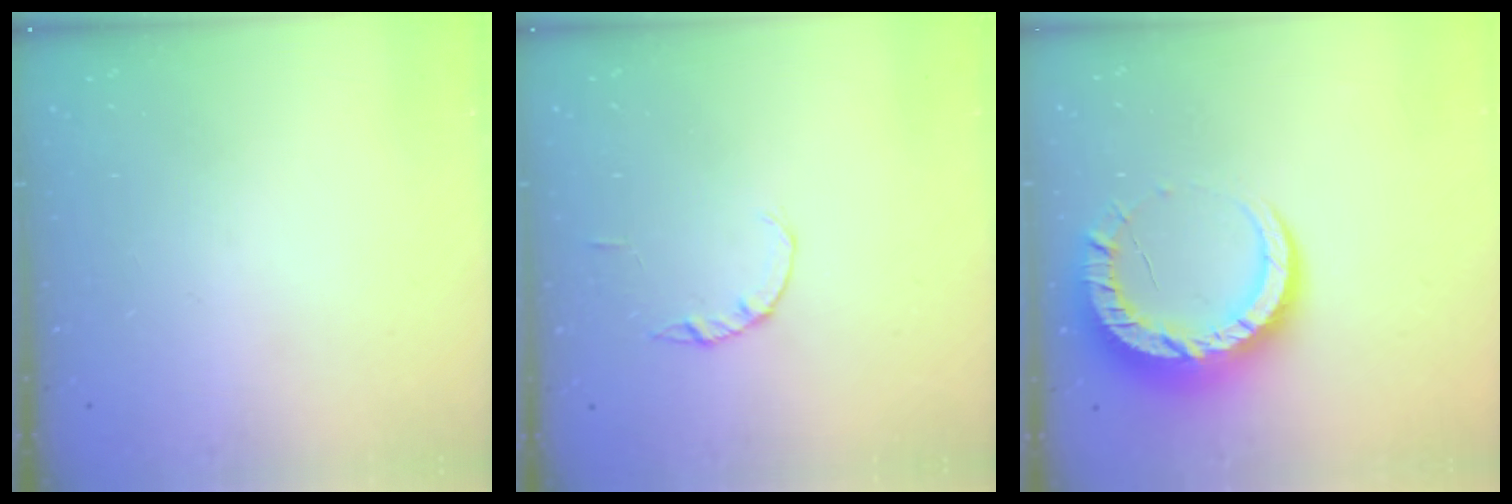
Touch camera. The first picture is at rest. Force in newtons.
{"total": 1.0, "press": 1.0, "slide": 0.2}
{"total": 13.4, "press": 13.4, "slide": 1.1}